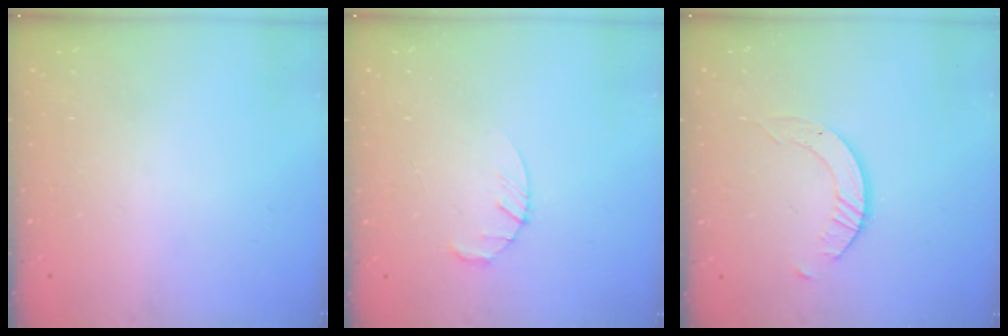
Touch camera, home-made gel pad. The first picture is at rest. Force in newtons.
{"total": 3.5, "press": 3.4, "slide": 0.5}
{"total": 2.9, "press": 2.9, "slide": 0.3}